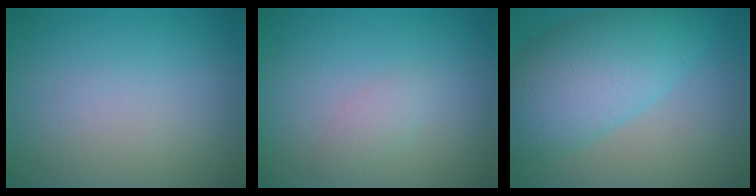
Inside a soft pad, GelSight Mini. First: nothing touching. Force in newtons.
{"total": 1.2, "press": 1.2, "slide": 0.1}
{"total": 8.4, "press": 8.4, "slide": 0.3}